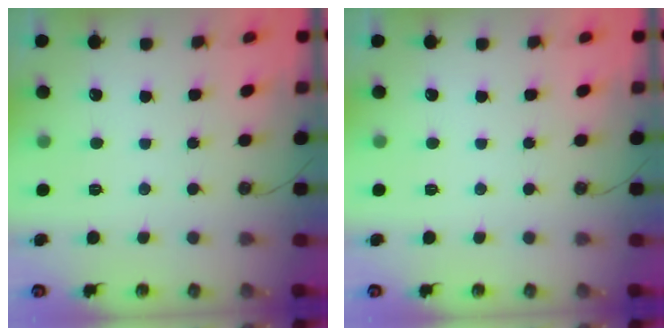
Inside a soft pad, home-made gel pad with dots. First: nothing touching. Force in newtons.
{"total": 0.0}